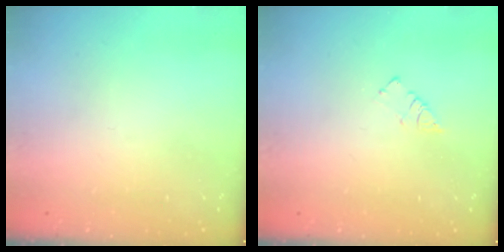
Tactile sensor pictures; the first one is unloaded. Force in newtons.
{"total": 2.9, "press": 2.9, "slide": 0.4}